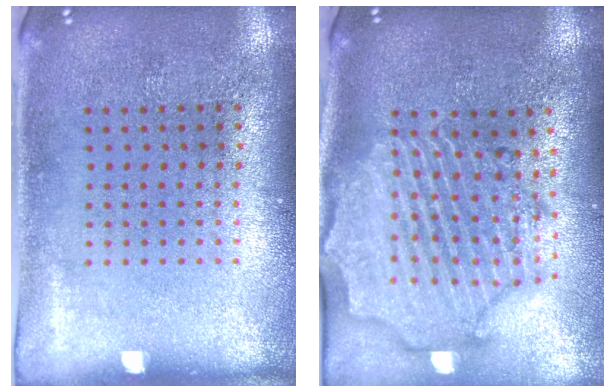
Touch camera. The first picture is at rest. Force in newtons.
{"total": 3.0, "press": 2.6, "slide": 1.5}